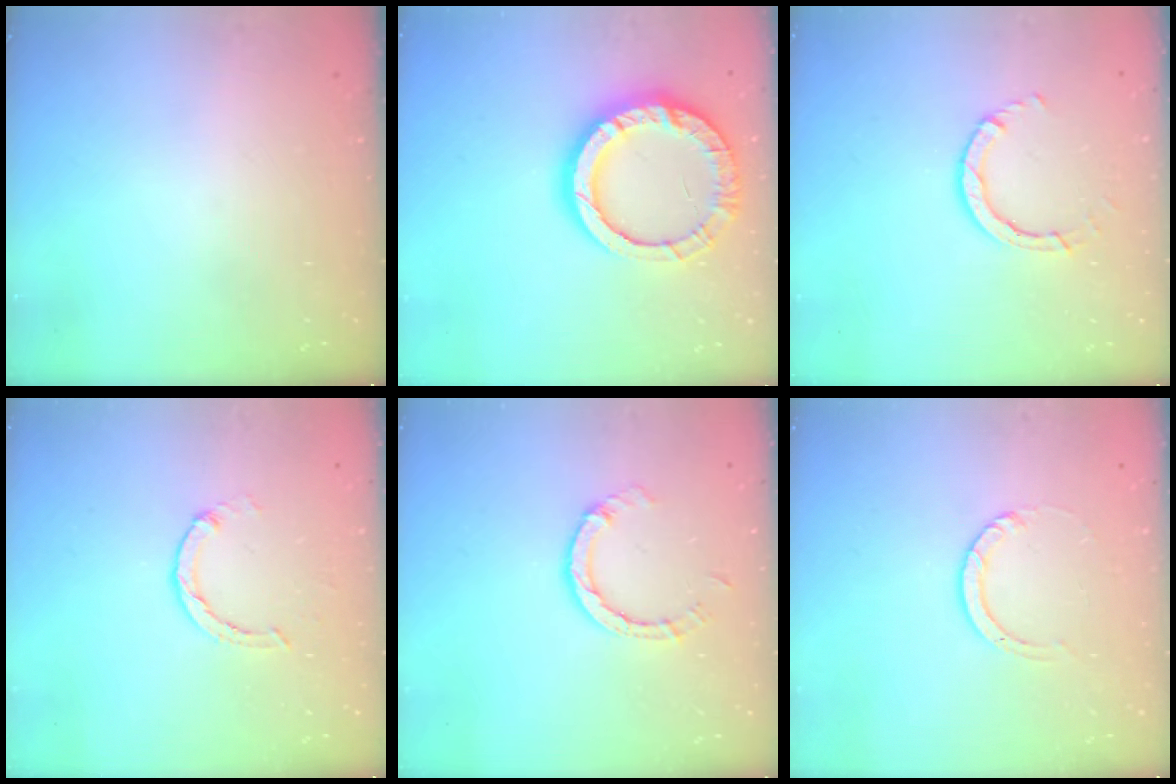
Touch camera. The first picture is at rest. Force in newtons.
{"total": 17.0, "press": 17.0, "slide": 1.3}
{"total": 4.0, "press": 4.0, "slide": 0.4}
{"total": 1.8, "press": 1.8, "slide": 0.2}
{"total": 3.9, "press": 3.9, "slide": 0.2}
{"total": 3.0, "press": 3.0, "slide": 0.3}